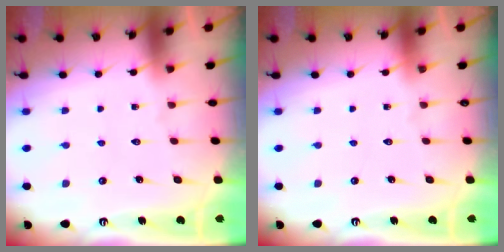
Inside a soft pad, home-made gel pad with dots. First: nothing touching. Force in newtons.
{"total": 0.0}